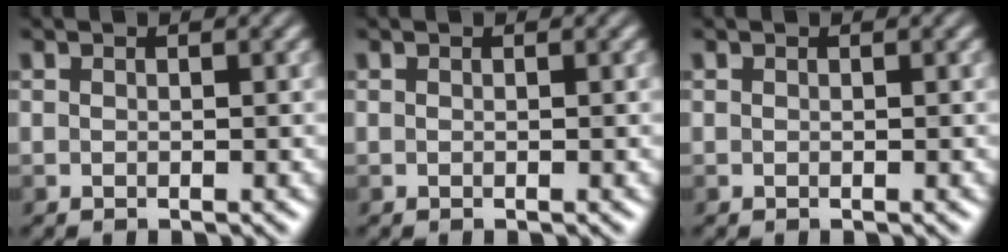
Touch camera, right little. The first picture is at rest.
{"total": 0.0}
{"total": 0.0}